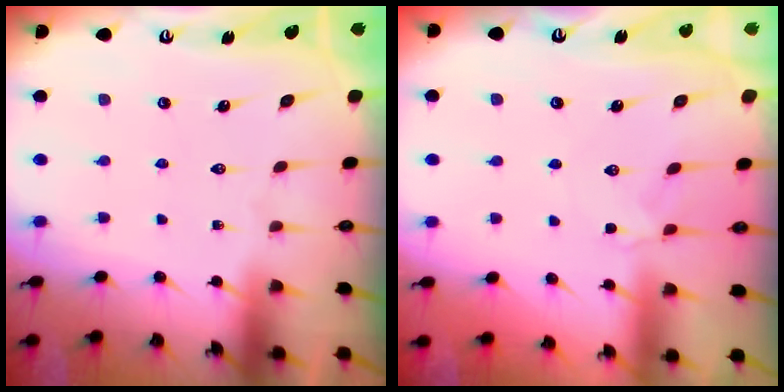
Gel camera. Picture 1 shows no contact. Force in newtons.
{"total": 2.3, "press": 2.3, "slide": 0.5}